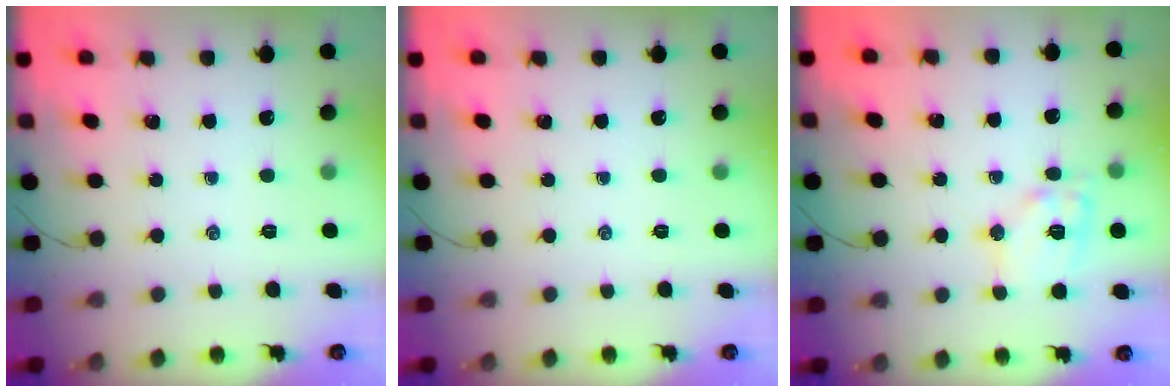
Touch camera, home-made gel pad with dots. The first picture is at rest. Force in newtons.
{"total": 0.0}
{"total": 11.9, "press": 11.8, "slide": 1.3}